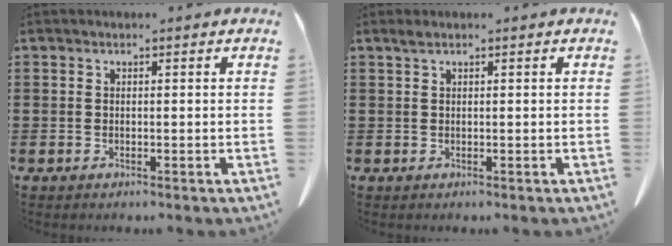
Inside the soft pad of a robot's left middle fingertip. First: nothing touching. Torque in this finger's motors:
{"motor_torque": [0.01, 0.12, 0.00, 0.00]}